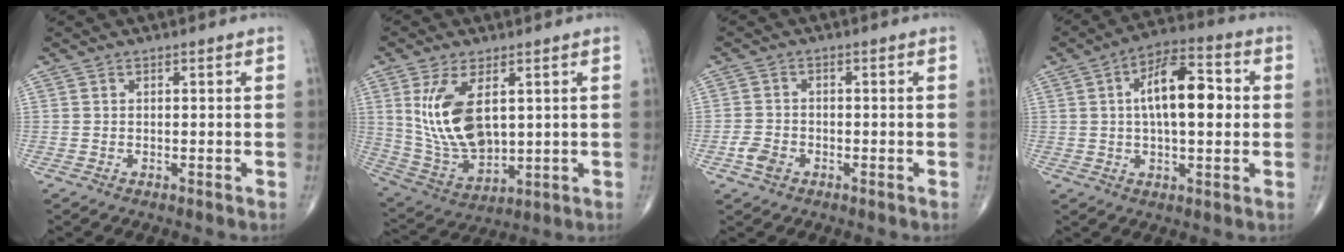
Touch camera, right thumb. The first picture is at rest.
{"total": 14.0, "force": [3.5, 7.4, 11.4], "torque": [-0.214, -0.019, 0.086]}
{"total": 3.2, "force": [-1.6, 2.2, 1.7], "torque": [-0.032, 0.009, -0.030]}
{"total": 13.8, "force": [1.7, 6.1, 12.3], "torque": [-0.185, 0.020, 0.020]}